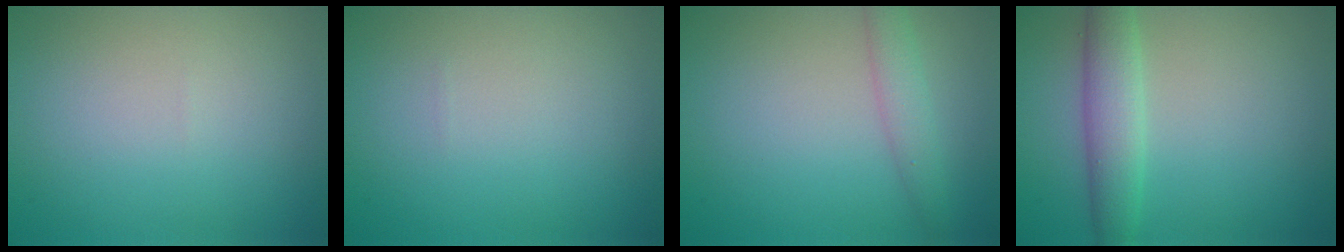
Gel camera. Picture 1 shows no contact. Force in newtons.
{"total": 0.0}
{"total": 2.2, "press": 2.2, "slide": 0.1}
{"total": 3.5, "press": 3.5, "slide": 0.3}